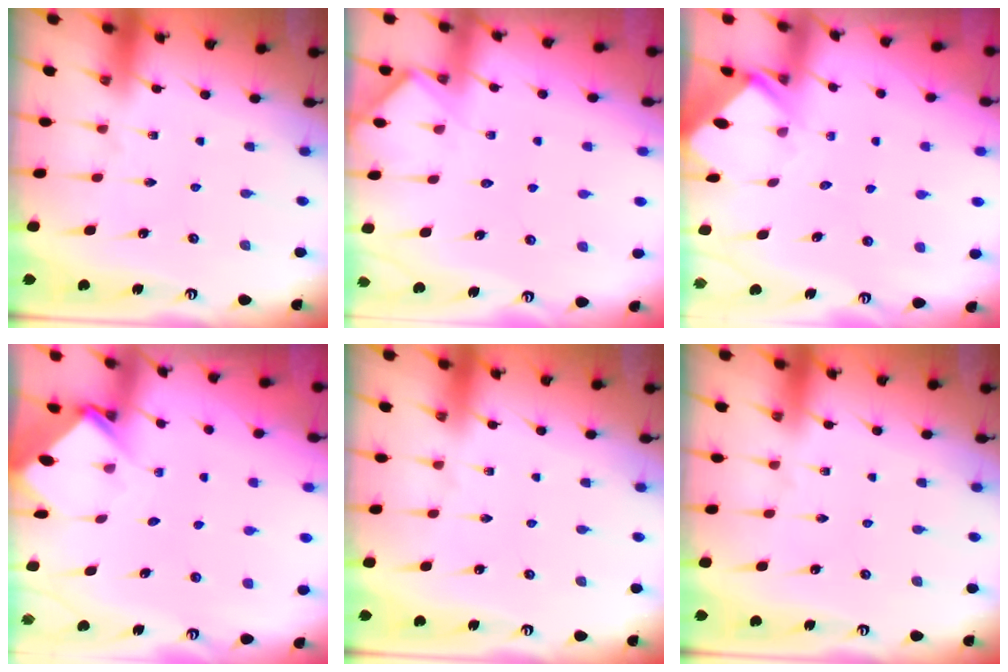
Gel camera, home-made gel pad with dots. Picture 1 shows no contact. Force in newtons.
{"total": 7.7, "press": 7.6, "slide": 0.7}
{"total": 2.8, "press": 2.8, "slide": 0.2}
{"total": 3.8, "press": 3.8, "slide": 0.3}
{"total": 0.0}
{"total": 0.0}